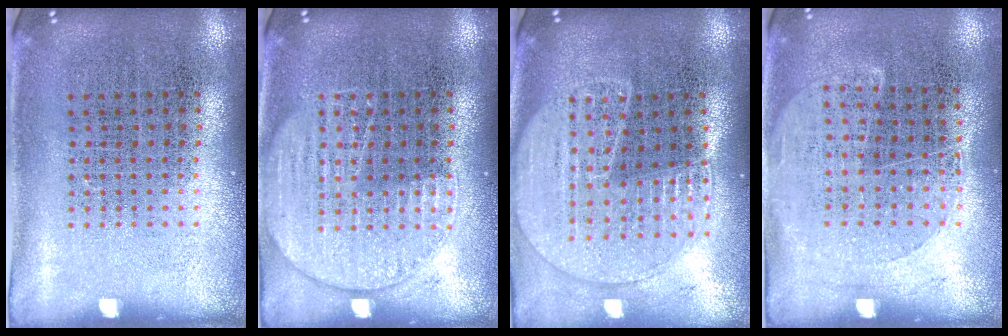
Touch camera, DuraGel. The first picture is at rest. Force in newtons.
{"total": 2.0, "press": 1.9, "slide": 0.3}
{"total": 1.8, "press": 1.7, "slide": 0.6}
{"total": 1.2, "press": 1.0, "slide": 0.7}